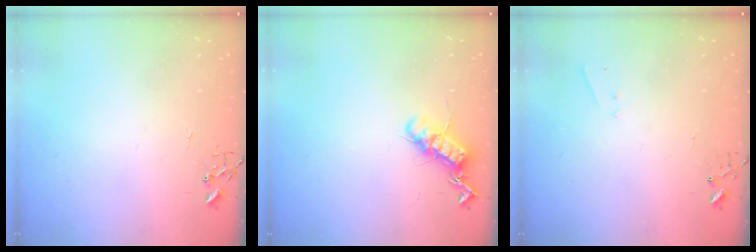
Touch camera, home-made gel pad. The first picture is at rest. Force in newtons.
{"total": 12.9, "press": 12.9, "slide": 0.3}
{"total": 4.2, "press": 4.1, "slide": 0.6}